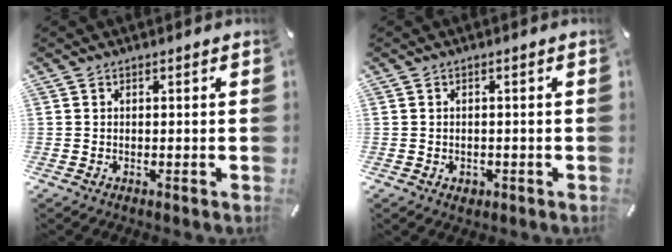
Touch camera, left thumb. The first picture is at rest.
{"total": 1.4, "force": [-0.4, 1.2, 0.6], "torque": [-0.012, 0.004, -0.010]}